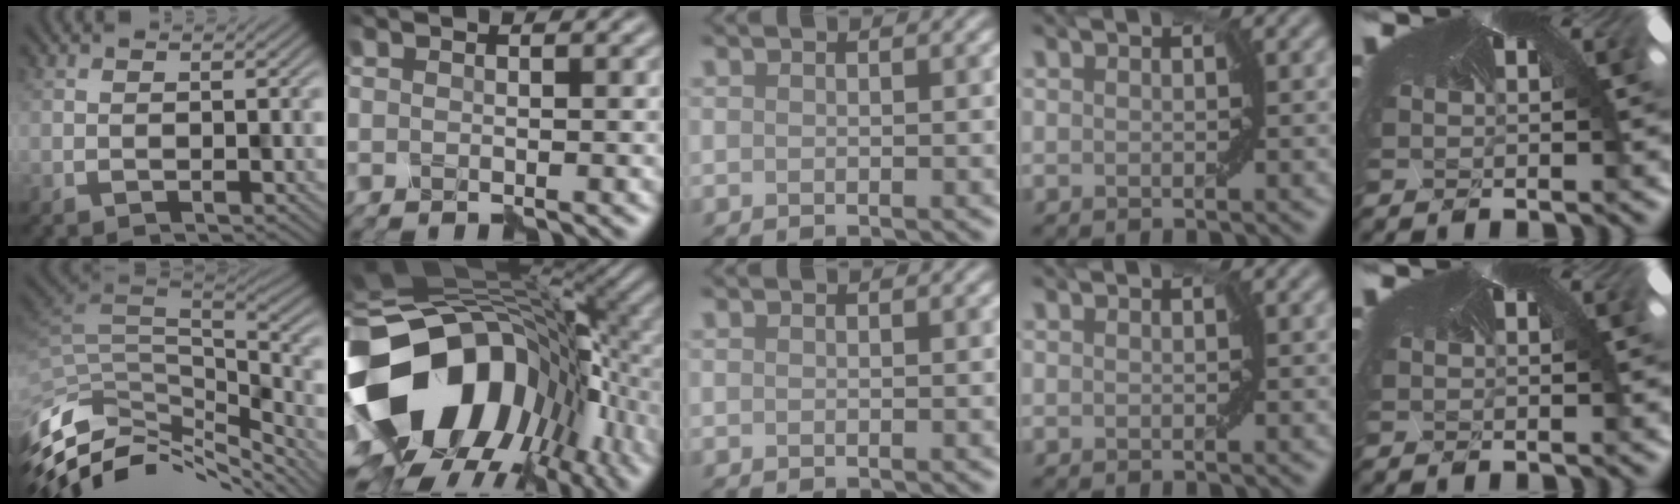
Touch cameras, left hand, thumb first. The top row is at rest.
{"thumb": {"total": 10.9, "force": [-5.4, 5.4, 7.7], "torque": [-0.182, -0.005, -0.071]}, "index": {"total": 19.6, "force": [-3.3, 14.0, 13.3], "torque": [-0.270, -0.033, -0.029]}}